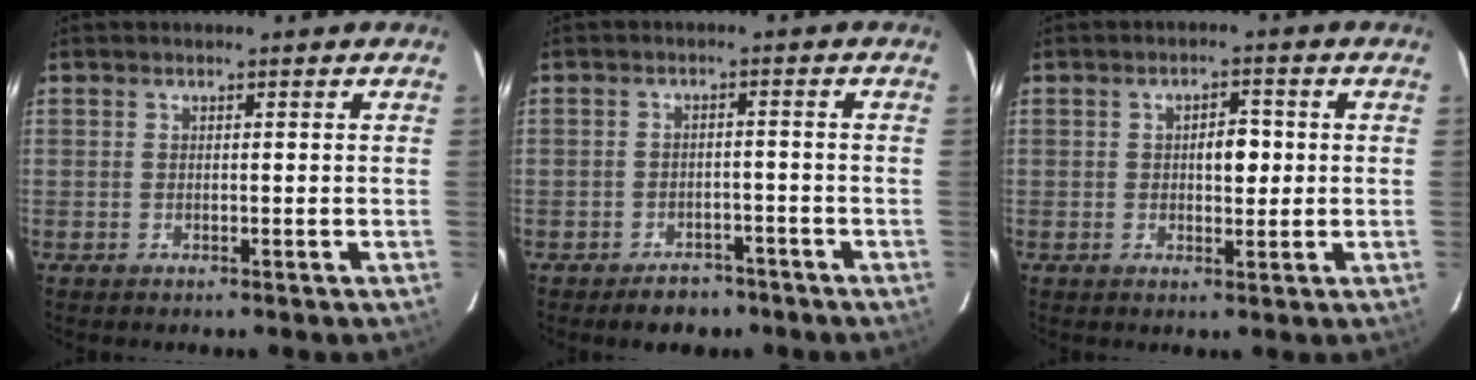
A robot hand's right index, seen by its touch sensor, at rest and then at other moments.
{"total": 4.3, "force": [-3.2, 2.5, 1.4], "torque": [-0.022, 0.005, -0.042]}
{"total": 3.8, "force": [0.2, 1.8, 3.3], "torque": [-0.050, 0.006, 0.007]}